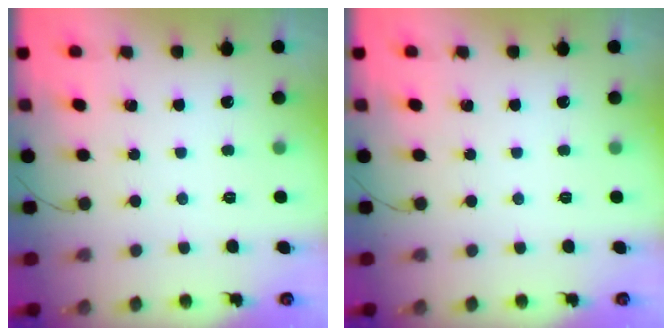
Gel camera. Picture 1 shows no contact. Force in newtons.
{"total": 0.0}